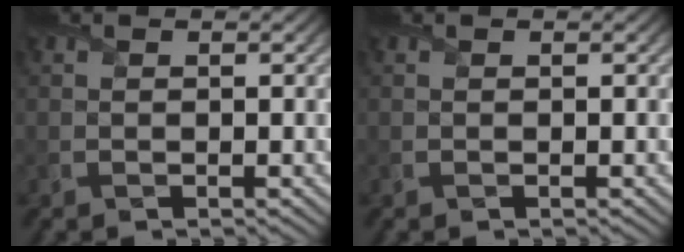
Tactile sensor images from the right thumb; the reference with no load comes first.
{"total": 0.0}